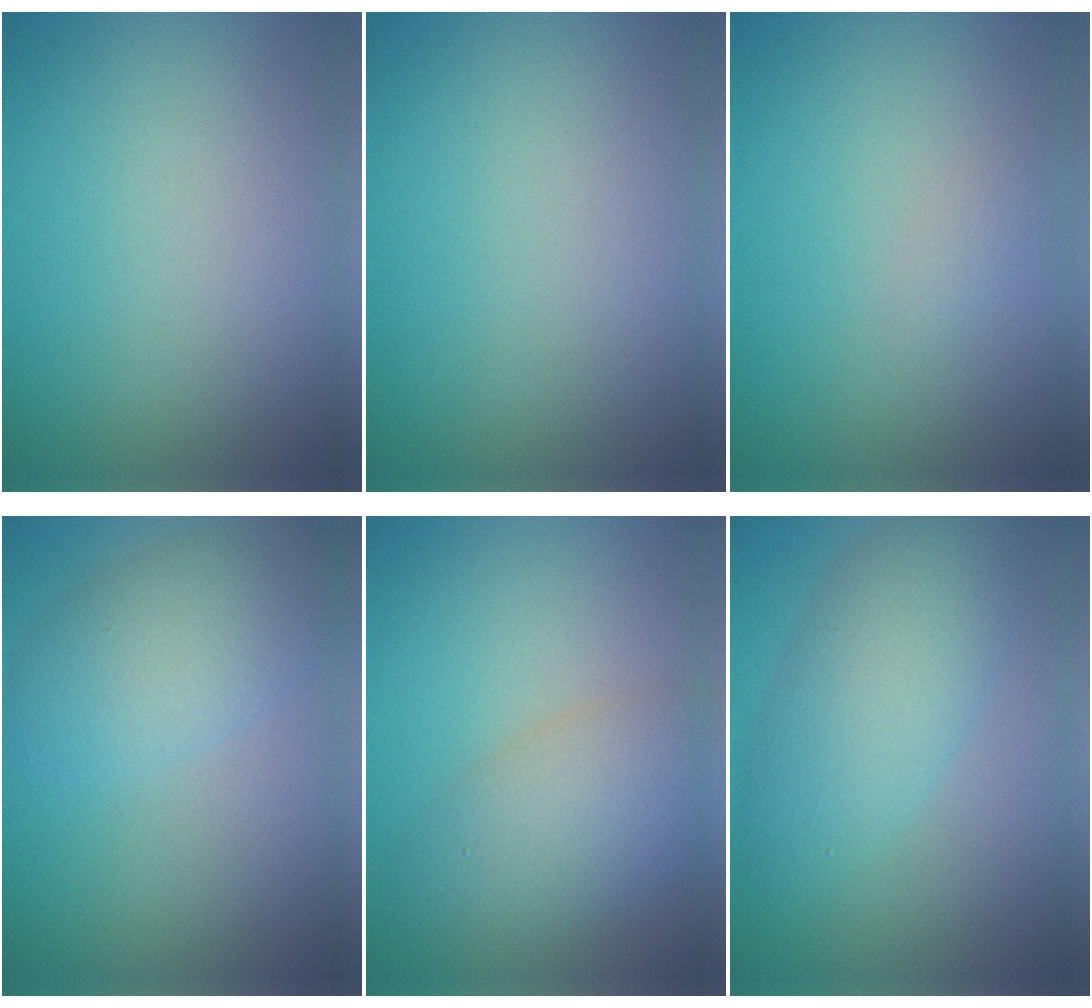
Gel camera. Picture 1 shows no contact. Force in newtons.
{"total": 0.0}
{"total": 0.6, "press": 0.6, "slide": 0.0}
{"total": 4.8, "press": 4.8, "slide": 0.1}
{"total": 3.3, "press": 3.3, "slide": 0.4}
{"total": 5.6, "press": 5.5, "slide": 0.1}